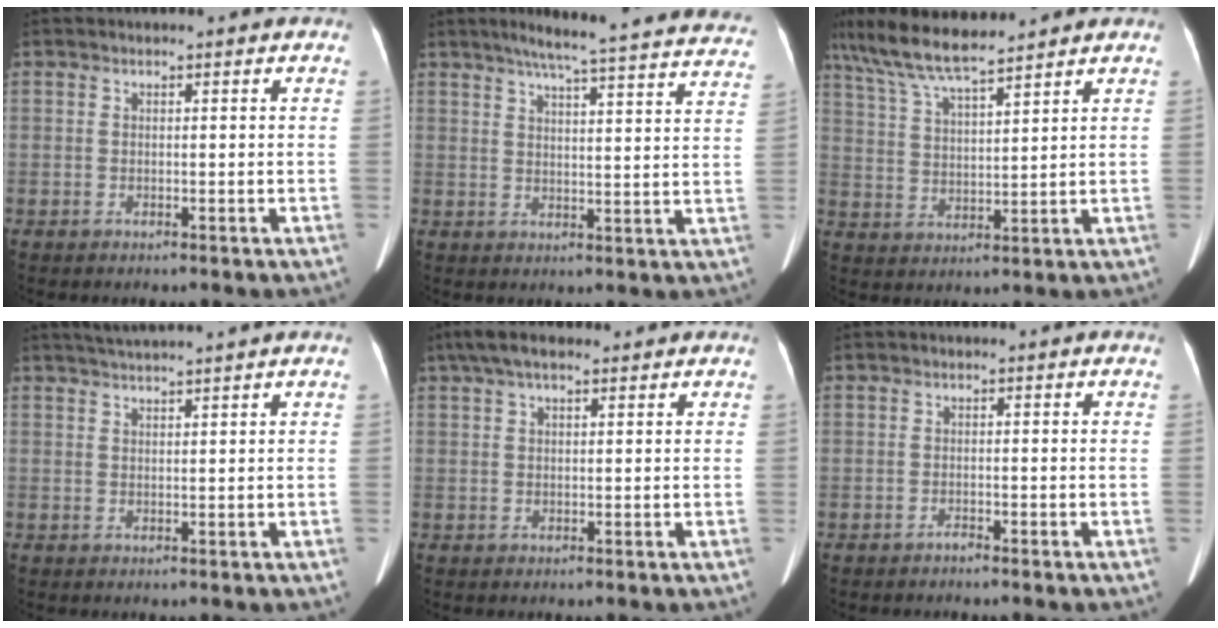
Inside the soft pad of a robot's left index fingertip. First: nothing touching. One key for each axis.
{"total": 25.2, "fx": 22.7, "fy": 1.2, "fz": 10.9, "tx": -0.154, "ty": -0.034, "tz": 0.265}
{"total": 11.2, "fx": 9.6, "fy": 0.6, "fz": 5.8, "tx": -0.115, "ty": 0.026, "tz": 0.177}
{"total": 3.8, "fx": 3.3, "fy": -1.2, "fz": 1.5, "tx": -0.022, "ty": 0.019, "tz": 0.063}
{"total": 5.8, "fx": 4.2, "fy": 1.8, "fz": 3.6, "tx": -0.072, "ty": 0.037, "tz": 0.073}
{"total": 0.6, "fx": -0.6, "fy": 0.0, "fz": 0.1, "tx": -0.004, "ty": -0.004, "tz": -0.013}